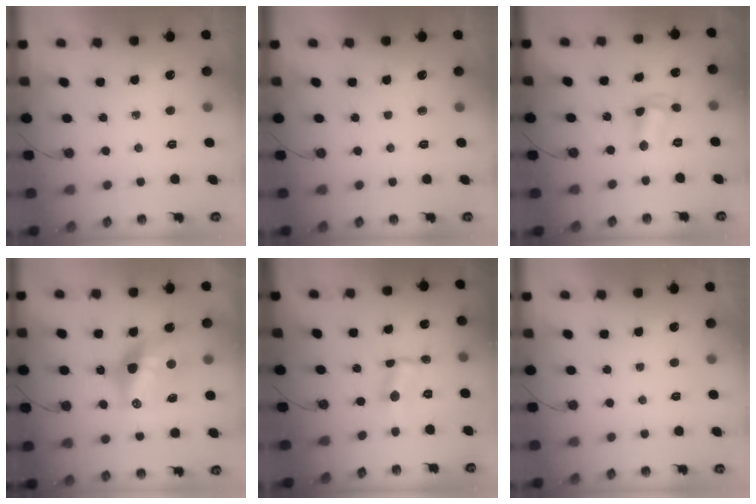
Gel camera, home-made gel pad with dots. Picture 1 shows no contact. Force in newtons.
{"total": 0.0}
{"total": 5.3, "press": 5.3, "slide": 0.1}
{"total": 14.7, "press": 14.7, "slide": 1.0}
{"total": 1.0, "press": 0.6, "slide": 0.8}
{"total": 0.0}